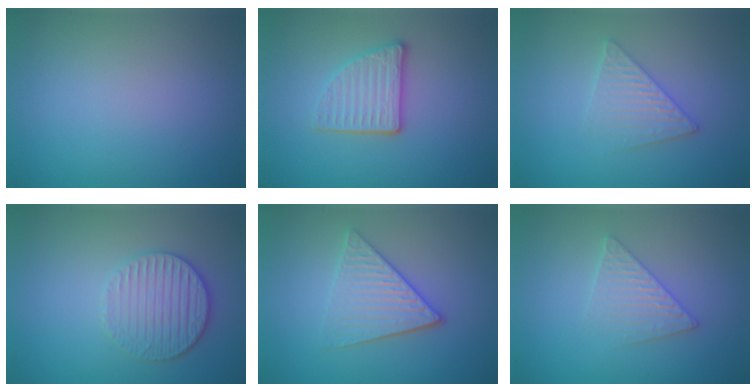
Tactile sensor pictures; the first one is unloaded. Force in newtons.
{"total": 3.4, "press": 3.0, "slide": 1.6}
{"total": 2.6, "press": 2.6, "slide": 0.3}
{"total": 3.4, "press": 3.2, "slide": 1.1}
{"total": 3.9, "press": 3.4, "slide": 2.0}
{"total": 2.6, "press": 2.6, "slide": 0.3}